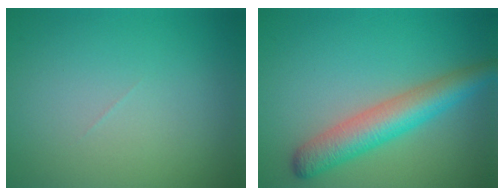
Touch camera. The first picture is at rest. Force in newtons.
{"total": 5.0, "press": 5.0, "slide": 0.1}